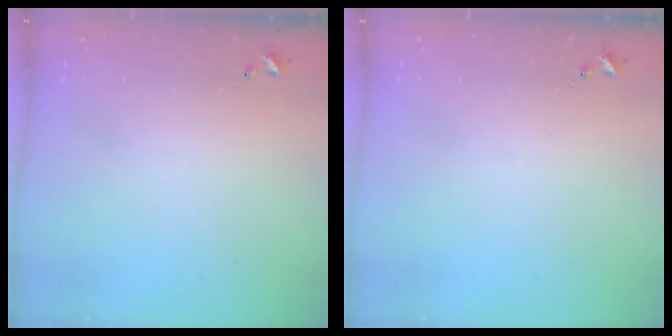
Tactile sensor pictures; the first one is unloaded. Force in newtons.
{"total": 0.0}